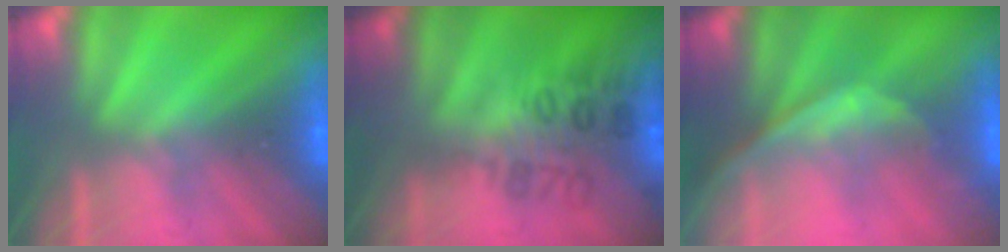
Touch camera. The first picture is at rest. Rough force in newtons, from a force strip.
{"total": 2.9}
{"total": 1.1}